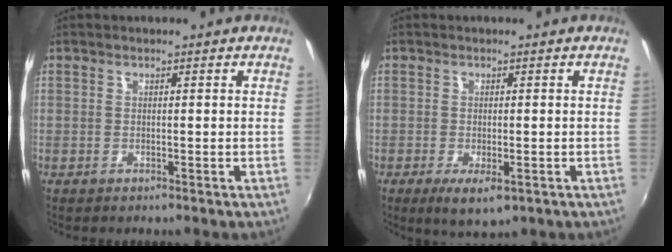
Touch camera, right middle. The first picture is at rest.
{"total": 4.8, "force": [-2.3, 1.9, 3.9], "torque": [-0.073, -0.020, -0.032]}